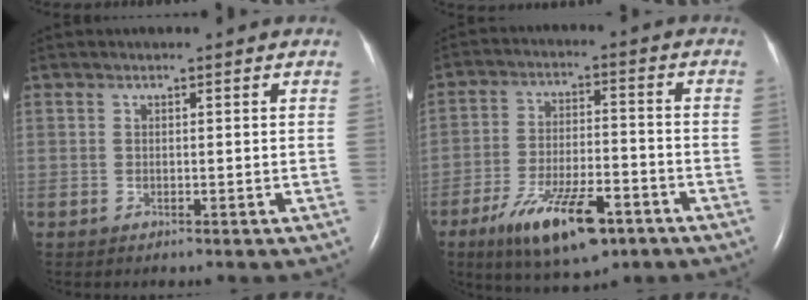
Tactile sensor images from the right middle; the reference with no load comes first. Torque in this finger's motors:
{"motor_torque": [1.35, -0.79, 0.36, 0.21]}